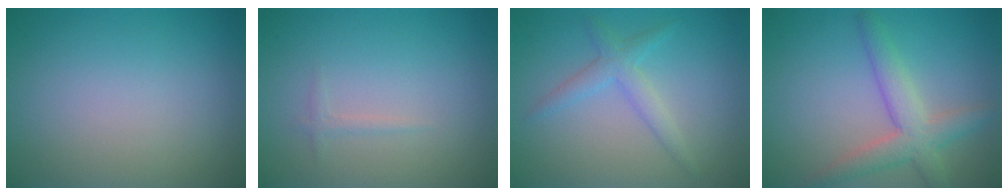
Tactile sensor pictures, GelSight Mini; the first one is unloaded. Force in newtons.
{"total": 0.7, "press": 0.7, "slide": 0.1}
{"total": 2.2, "press": 2.2, "slide": 0.1}
{"total": 4.3, "press": 4.3, "slide": 0.3}